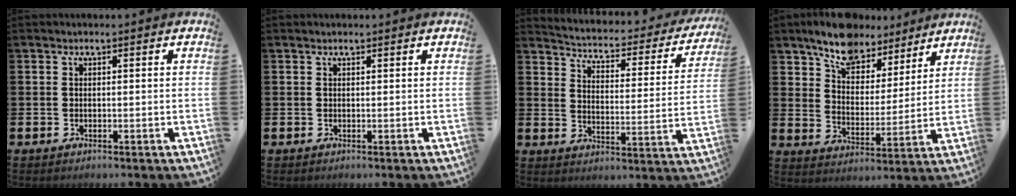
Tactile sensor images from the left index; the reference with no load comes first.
{"total": 0.5, "force": [0.5, 0.1, 0.1], "torque": [0.001, 0.000, 0.008]}
{"total": 3.6, "force": [3.2, 1.2, 0.8], "torque": [-0.040, -0.031, 0.045]}
{"total": 8.5, "force": [7.5, 3.7, 1.8], "torque": [-0.063, -0.041, 0.134]}